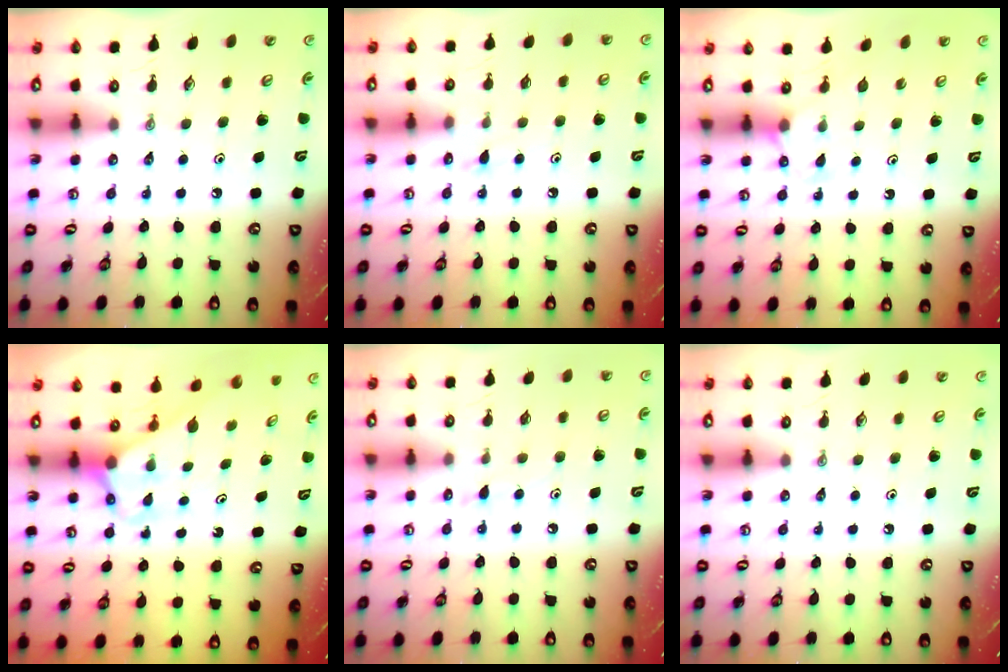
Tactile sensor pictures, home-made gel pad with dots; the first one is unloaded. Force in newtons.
{"total": 4.6, "press": 4.6, "slide": 0.4}
{"total": 6.5, "press": 6.5, "slide": 0.6}
{"total": 2.8, "press": 2.8, "slide": 0.1}
{"total": 4.2, "press": 4.2, "slide": 0.4}
{"total": 0.0}